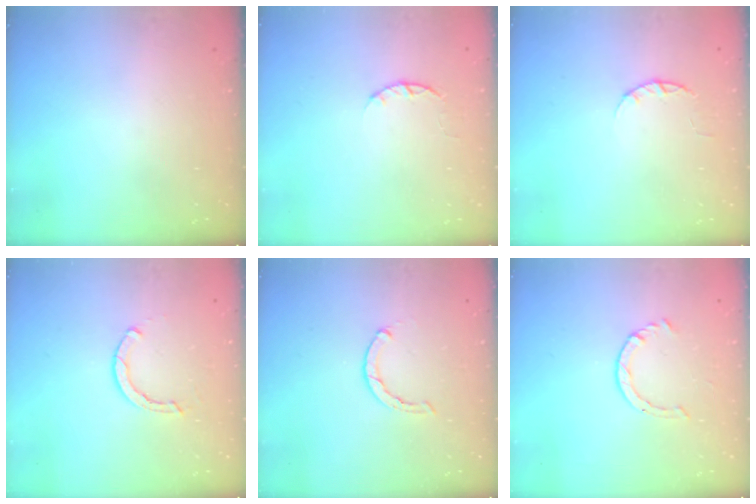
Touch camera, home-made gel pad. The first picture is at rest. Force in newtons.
{"total": 2.5, "press": 2.4, "slide": 0.4}
{"total": 2.4, "press": 2.3, "slide": 0.4}
{"total": 2.3, "press": 2.3, "slide": 0.1}
{"total": 0.7, "press": 0.6, "slide": 0.2}
{"total": 3.0, "press": 2.9, "slide": 0.3}